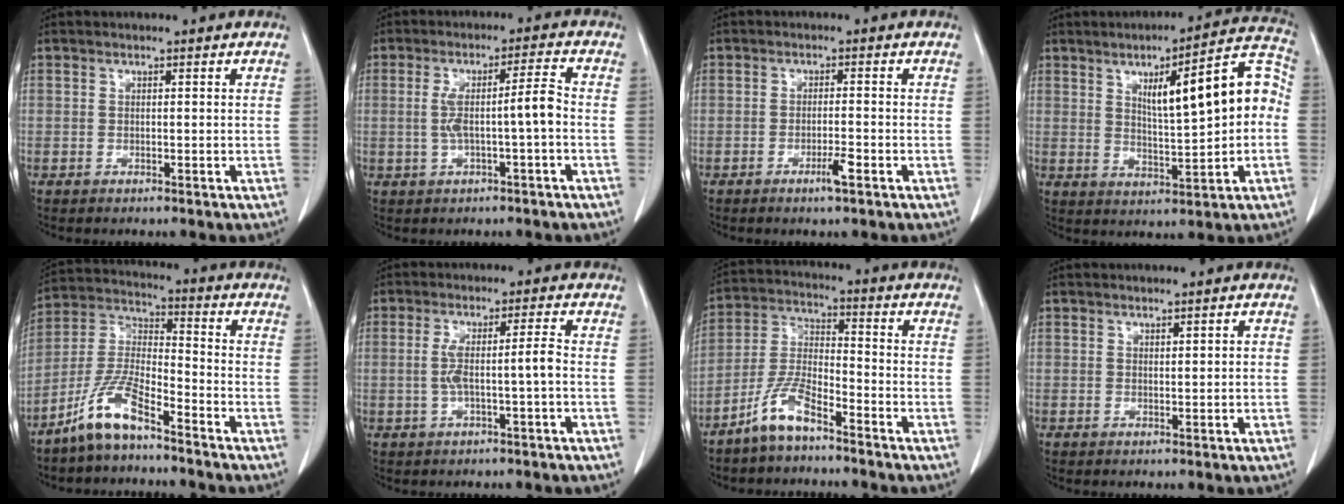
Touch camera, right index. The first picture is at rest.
{"total": 6.3, "force": [-0.8, 0.1, 6.2], "torque": [-0.116, 0.020, -0.009]}
{"total": 2.8, "force": [-1.5, 0.0, 2.4], "torque": [-0.041, -0.004, -0.027]}
{"total": 13.7, "force": [1.8, 2.6, 13.3], "torque": [-0.182, 0.034, 0.028]}
{"total": 9.4, "force": [-6.9, 1.8, 6.1], "torque": [-0.141, 0.000, -0.140]}
{"total": 4.9, "force": [-0.8, -0.2, 4.8], "torque": [-0.097, 0.015, -0.010]}
{"total": 7.7, "force": [-5.7, 1.7, 4.9], "torque": [-0.115, -0.006, -0.117]}
{"total": 0.8, "force": [0.2, 0.2, 0.8], "torque": [-0.013, 0.001, 0.005]}